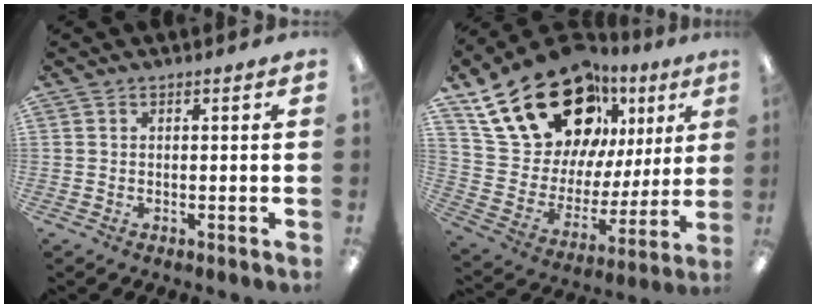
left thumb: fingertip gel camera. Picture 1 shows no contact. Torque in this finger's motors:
{"motor_torque": [2.32, 2.69, 1.32, -1.45, 0.50]}